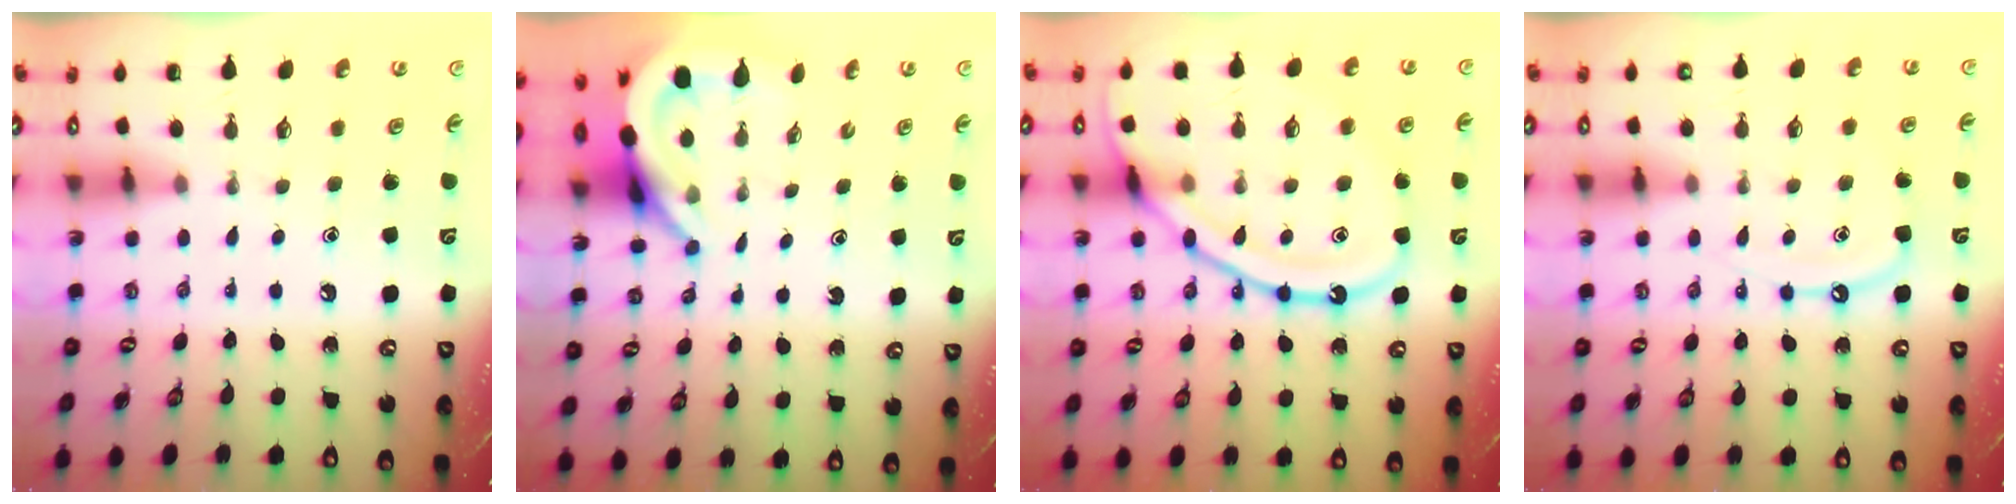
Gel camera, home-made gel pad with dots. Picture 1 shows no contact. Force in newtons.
{"total": 6.6, "press": 6.6, "slide": 0.6}
{"total": 19.0, "press": 18.9, "slide": 1.7}
{"total": 8.2, "press": 8.1, "slide": 0.9}